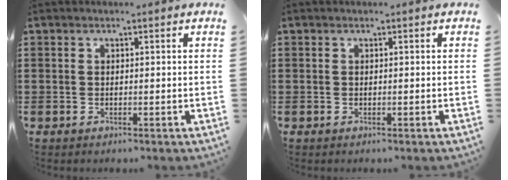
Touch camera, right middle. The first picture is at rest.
{"total": 0.0}